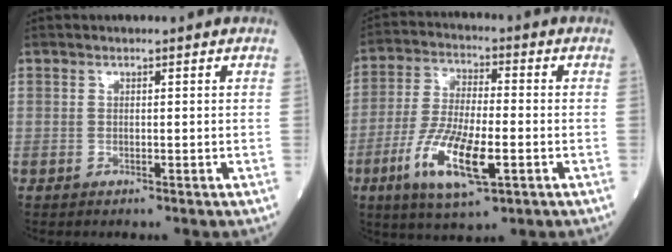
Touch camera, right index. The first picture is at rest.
{"total": 13.1, "force": [-4.7, 3.6, 11.7], "torque": [-0.242, -0.017, -0.083]}